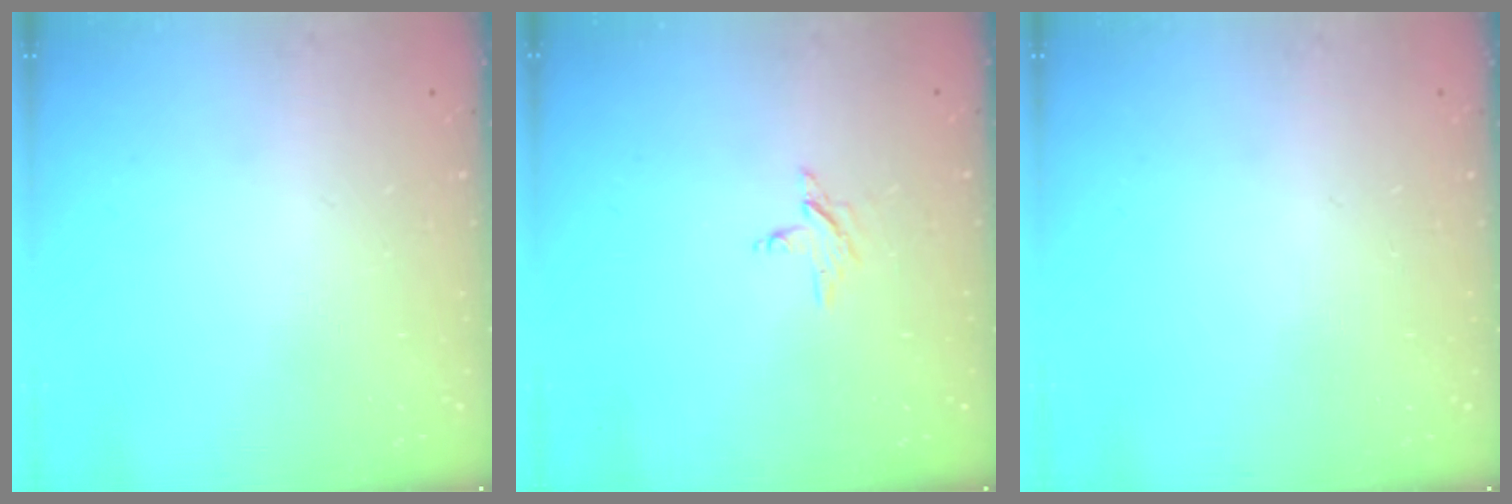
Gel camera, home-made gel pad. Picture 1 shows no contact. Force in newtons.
{"total": 3.0, "press": 3.0, "slide": 0.3}
{"total": 0.0}